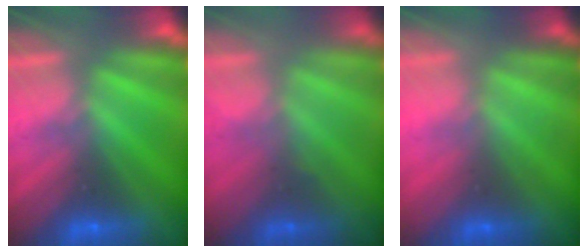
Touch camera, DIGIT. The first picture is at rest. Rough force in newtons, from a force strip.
{"total": 1.1}
{"total": 2.1}